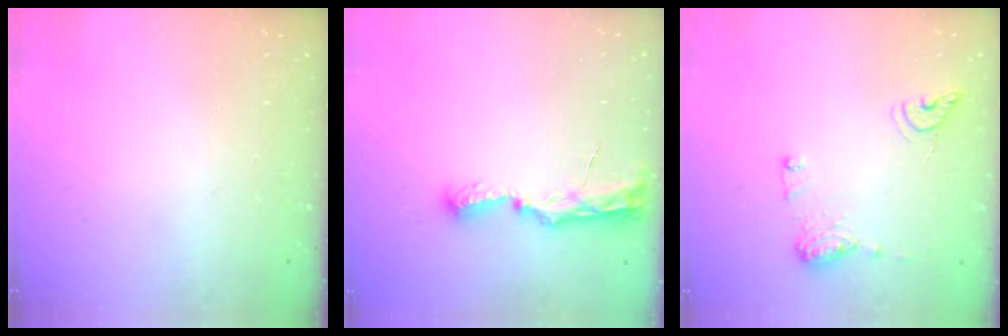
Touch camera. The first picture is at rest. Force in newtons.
{"total": 8.0, "press": 8.0, "slide": 0.7}
{"total": 10.4, "press": 10.3, "slide": 0.9}